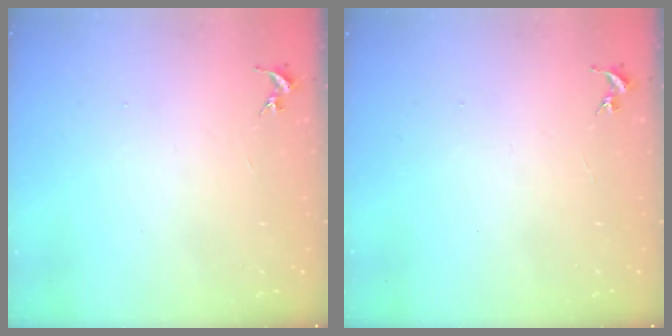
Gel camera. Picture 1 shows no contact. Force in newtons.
{"total": 0.0}